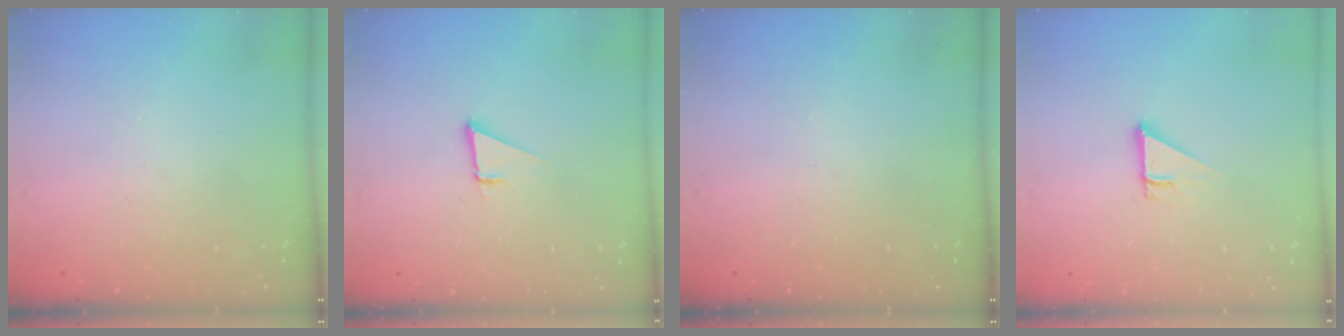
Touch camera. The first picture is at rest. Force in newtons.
{"total": 1.9, "press": 1.9, "slide": 0.1}
{"total": 0.0}
{"total": 2.5, "press": 2.5, "slide": 0.2}